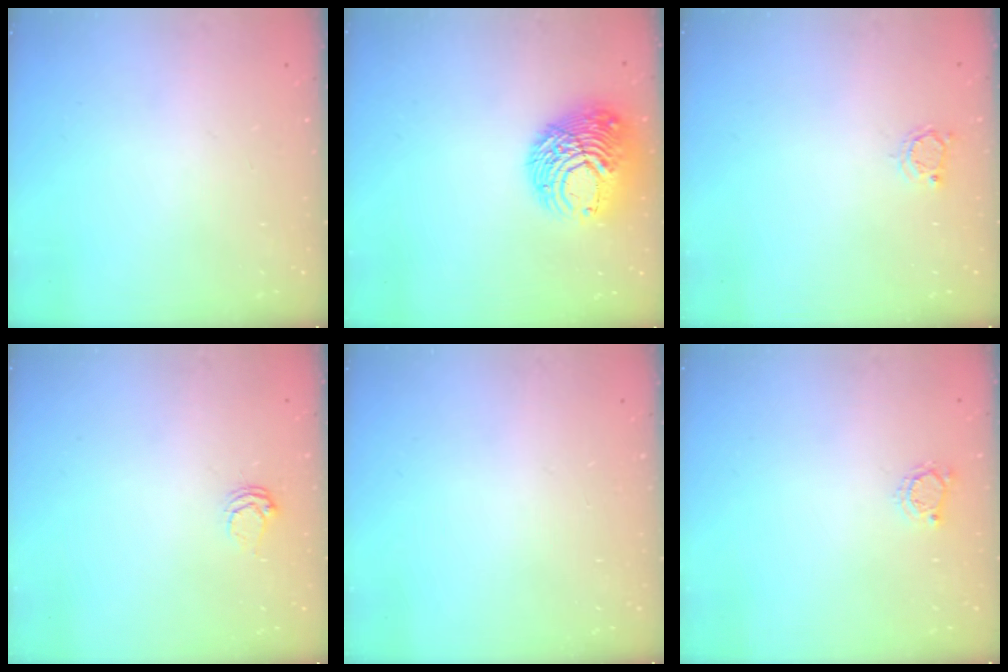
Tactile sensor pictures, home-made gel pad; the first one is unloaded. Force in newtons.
{"total": 12.5, "press": 12.5, "slide": 1.5}
{"total": 3.0, "press": 3.0, "slide": 0.4}
{"total": 3.6, "press": 3.6, "slide": 0.5}
{"total": 0.0}
{"total": 3.4, "press": 3.4, "slide": 0.5}